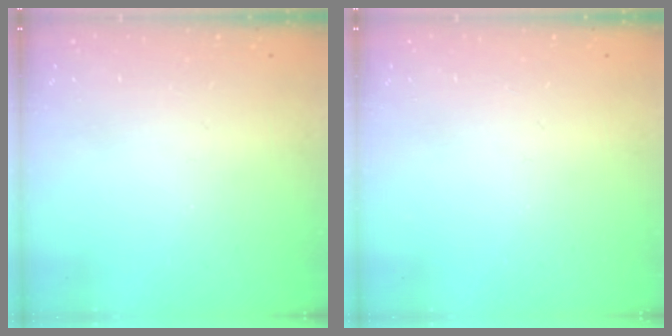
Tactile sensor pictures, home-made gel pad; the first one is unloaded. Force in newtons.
{"total": 0.0}